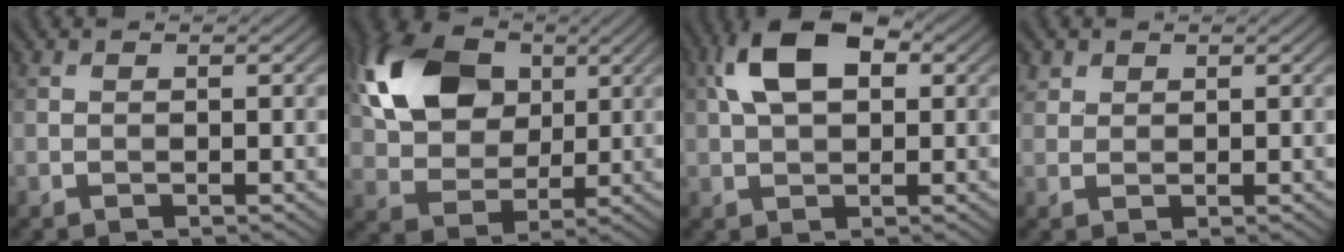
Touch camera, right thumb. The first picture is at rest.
{"total": 13.1, "force": [4.4, 9.2, 8.2], "torque": [-0.195, 0.019, 0.077]}
{"total": 8.8, "force": [2.5, 4.9, 6.8], "torque": [-0.138, 0.020, 0.036]}
{"total": 1.7, "force": [1.2, 1.2, 0.3], "torque": [-0.009, 0.002, 0.026]}